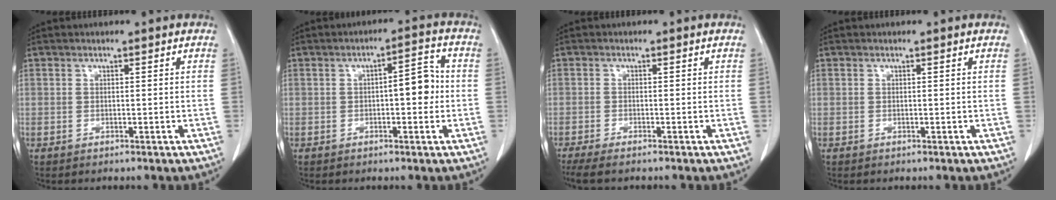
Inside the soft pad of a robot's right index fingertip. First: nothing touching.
{"total": 5.2, "force": [-0.4, 1.7, 4.9], "torque": [-0.063, 0.018, -0.008]}
{"total": 5.1, "force": [-4.3, 0.6, 2.8], "torque": [-0.041, -0.011, -0.068]}
{"total": 0.0}